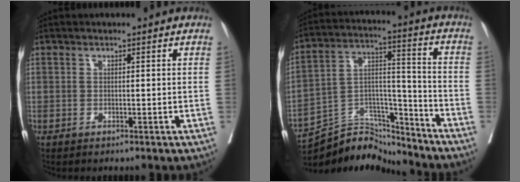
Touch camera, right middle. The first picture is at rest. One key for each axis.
{"total": 13.0, "fx": -12.8, "fy": 2.1, "fz": 1.0, "tx": -0.014, "ty": 0.044, "tz": -0.226}